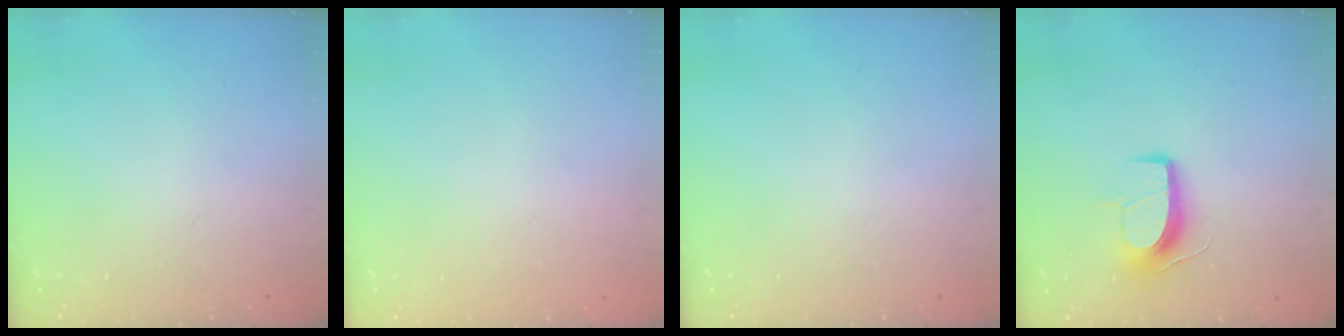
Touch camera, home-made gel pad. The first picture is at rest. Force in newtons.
{"total": 0.0}
{"total": 0.0}
{"total": 9.9, "press": 9.9, "slide": 0.2}